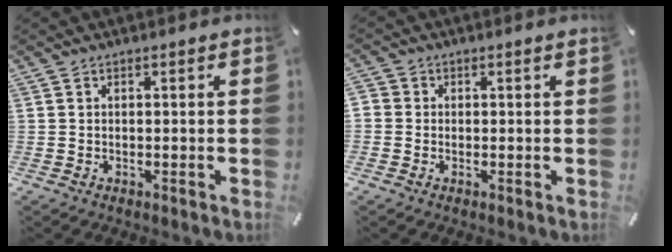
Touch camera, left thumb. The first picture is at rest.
{"total": 1.1, "force": [-0.2, 1.1, 0.1], "torque": [0.000, 0.005, -0.007]}